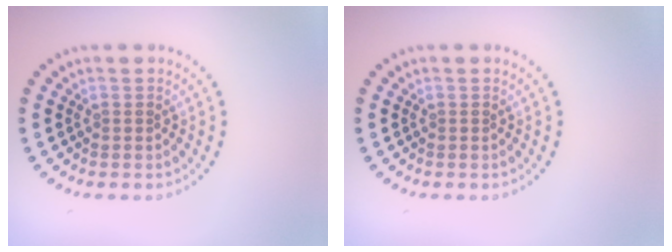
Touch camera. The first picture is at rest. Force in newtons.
{"total": 0.0}